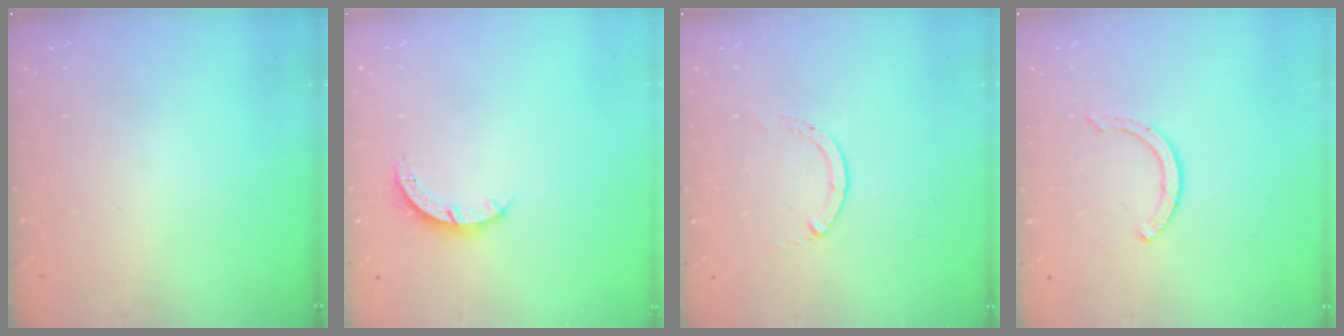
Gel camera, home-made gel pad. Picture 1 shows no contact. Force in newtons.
{"total": 3.2, "press": 3.2, "slide": 0.4}
{"total": 0.0}
{"total": 2.9, "press": 2.9, "slide": 0.4}